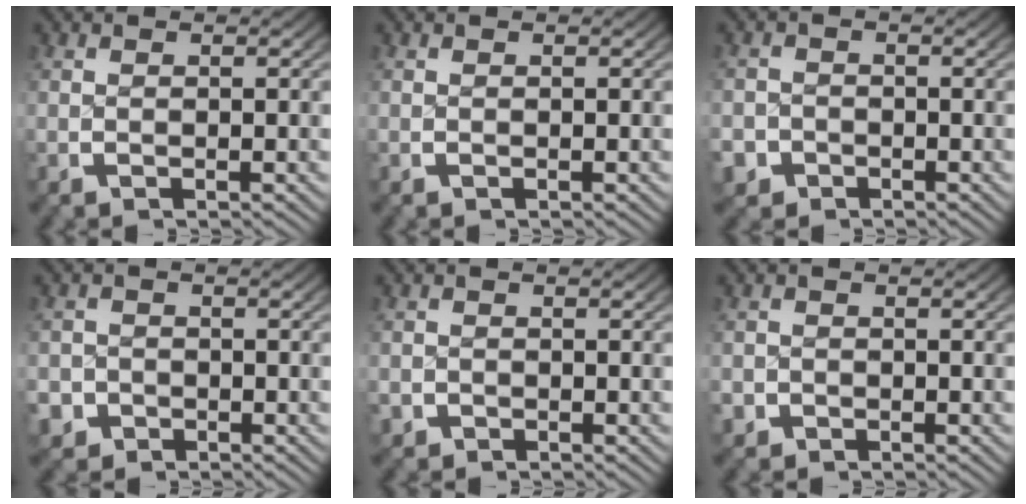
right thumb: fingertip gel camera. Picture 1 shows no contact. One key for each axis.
{"total": 0.0}
{"total": 4.0, "fx": -2.6, "fy": 3.0, "fz": 0.4, "tx": -0.013, "ty": -0.022, "tz": -0.043}
{"total": 4.4, "fx": -2.6, "fy": 3.5, "fz": 0.6, "tx": -0.019, "ty": -0.026, "tz": -0.042}
{"total": 1.8, "fx": -1.2, "fy": 1.4, "fz": 0.0, "tx": -0.006, "ty": -0.014, "tz": -0.019}
{"total": 2.2, "fx": -1.3, "fy": 1.7, "fz": 0.1, "tx": -0.010, "ty": -0.015, "tz": -0.022}